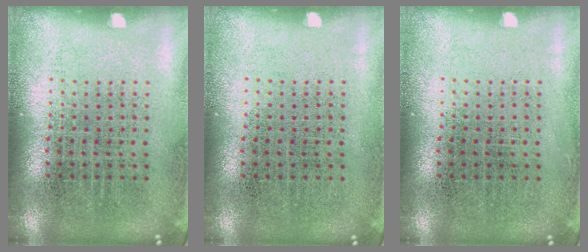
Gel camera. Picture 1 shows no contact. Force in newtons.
{"total": 0.0}
{"total": 0.0}